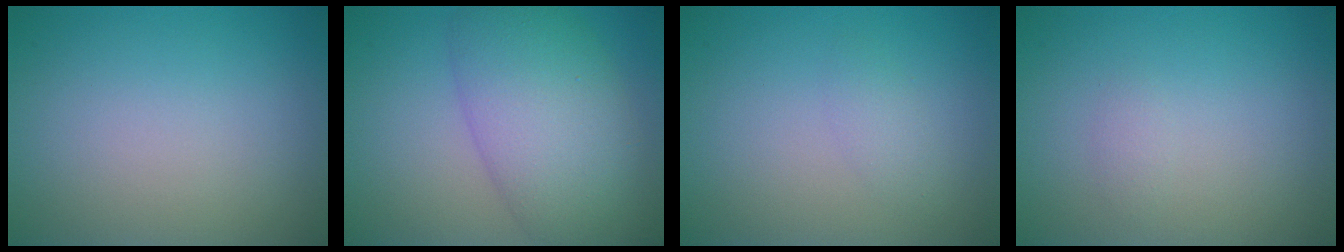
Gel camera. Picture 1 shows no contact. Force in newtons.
{"total": 8.6, "press": 8.6, "slide": 0.2}
{"total": 1.0, "press": 1.0, "slide": 0.1}
{"total": 0.7, "press": 0.7, "slide": 0.0}